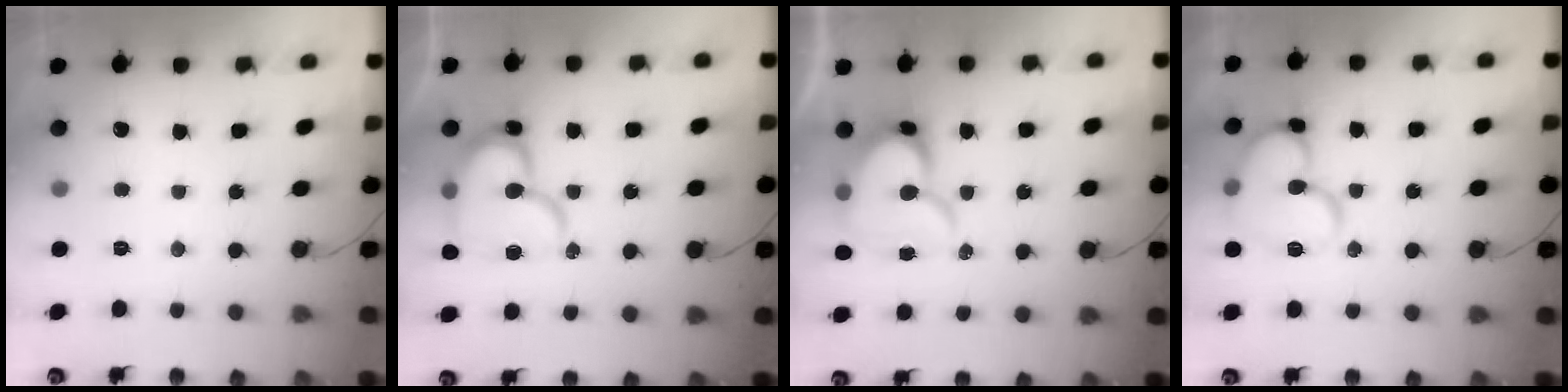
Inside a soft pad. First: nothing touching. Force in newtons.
{"total": 17.2, "press": 17.2, "slide": 1.5}
{"total": 14.5, "press": 14.4, "slide": 1.3}
{"total": 14.6, "press": 14.5, "slide": 1.7}